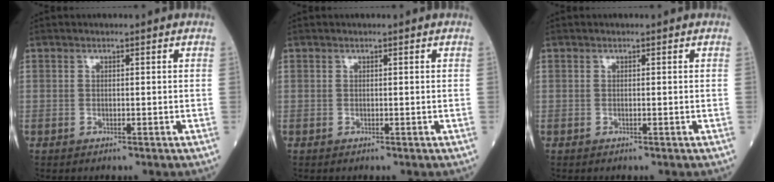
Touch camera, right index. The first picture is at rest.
{"total": 0.0}
{"total": 0.0}